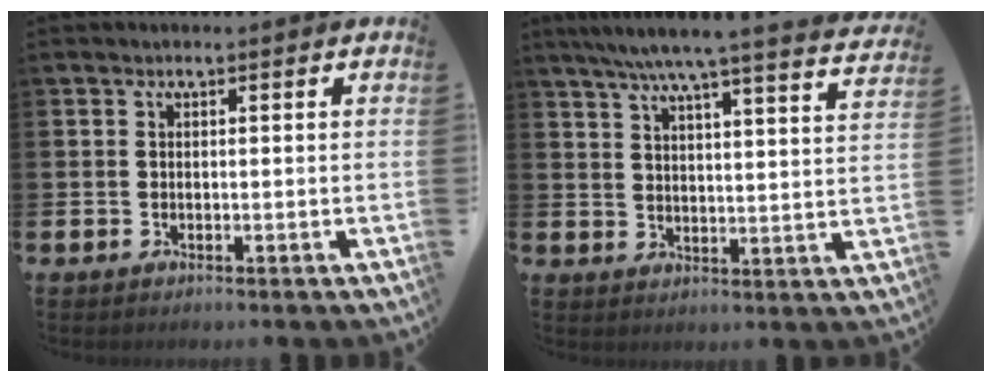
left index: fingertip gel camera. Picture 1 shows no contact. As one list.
[{"total": 6.6, "force": [6.0, -0.2, 2.7], "torque": [-0.068, -0.039, 0.100]}]